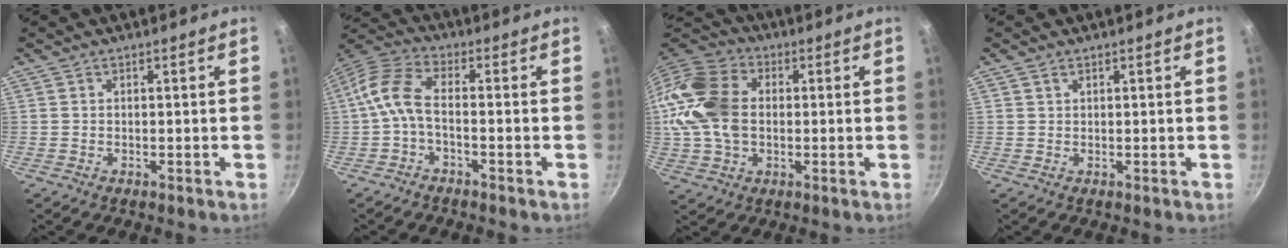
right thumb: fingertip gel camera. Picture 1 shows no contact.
{"total": 7.3, "force": [-1.9, 3.4, 6.2], "torque": [-0.147, 0.032, -0.054]}
{"total": 18.2, "force": [0.8, 13.0, 12.8], "torque": [-0.255, 0.027, 0.005]}
{"total": 0.7, "force": [0.5, 0.5, 0.2], "torque": [-0.003, 0.001, 0.010]}